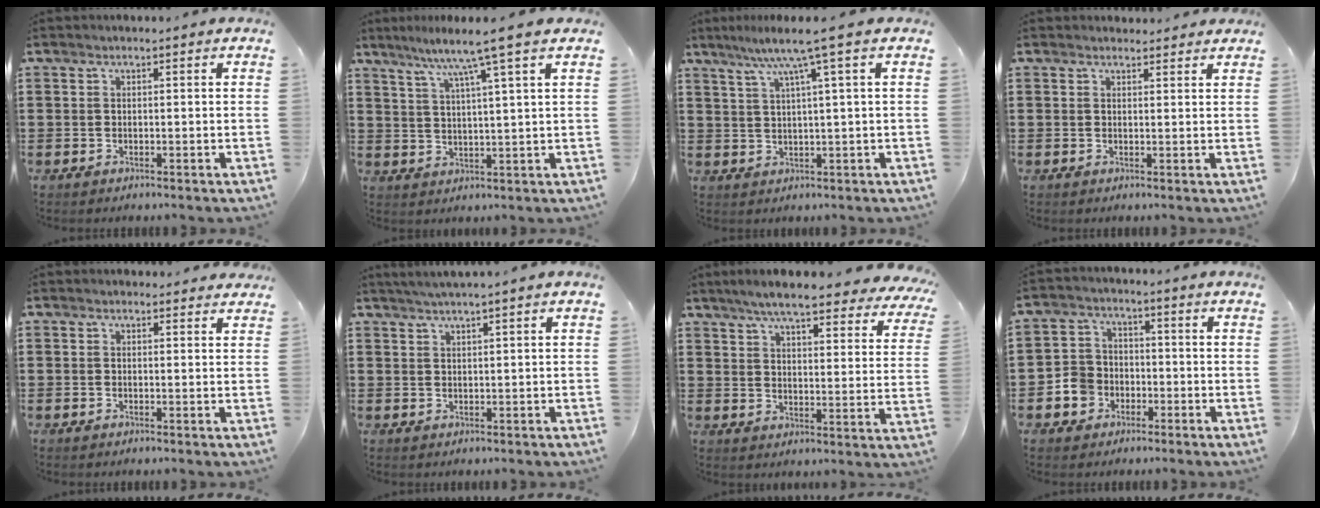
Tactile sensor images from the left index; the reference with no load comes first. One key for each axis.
{"total": 6.6, "fx": 4.7, "fy": -1.2, "fz": 4.4, "tx": -0.102, "ty": -0.019, "tz": 0.075}
{"total": 6.3, "fx": 3.1, "fy": -0.5, "fz": 5.4, "tx": -0.113, "ty": -0.004, "tz": 0.049}
{"total": 1.6, "fx": 1.5, "fy": 0.5, "fz": 0.1, "tx": -0.004, "ty": 0.004, "tz": 0.030}
{"total": 1.3, "fx": 1.2, "fy": 0.4, "fz": 0.2, "tx": 0.002, "ty": 0.000, "tz": 0.021}
{"total": 1.7, "fx": 1.4, "fy": -0.5, "fz": 0.8, "tx": -0.015, "ty": -0.001, "tz": 0.026}
{"total": 6.9, "fx": 6.1, "fy": 0.0, "fz": 3.1, "tx": -0.076, "ty": -0.031, "tz": 0.105}
{"total": 4.9, "fx": -2.2, "fy": 4.2, "fz": 1.2, "tx": -0.047, "ty": 0.007, "tz": -0.047}